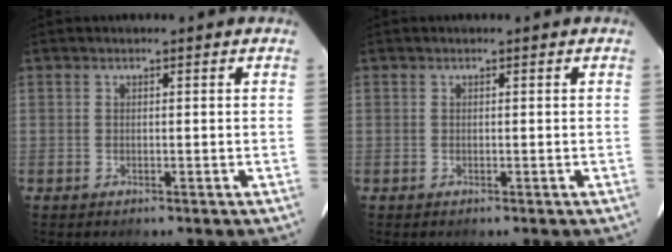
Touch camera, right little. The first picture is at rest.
{"total": 0.0}